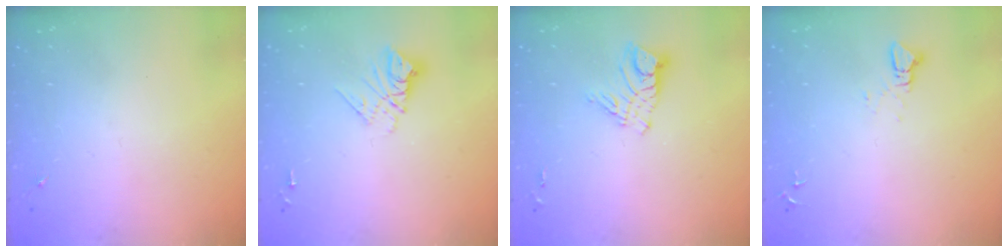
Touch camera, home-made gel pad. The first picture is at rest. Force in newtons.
{"total": 10.4, "press": 10.4, "slide": 0.9}
{"total": 10.5, "press": 10.5, "slide": 0.9}
{"total": 2.3, "press": 2.3, "slide": 0.1}